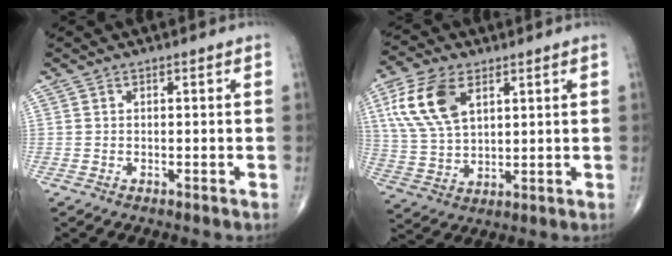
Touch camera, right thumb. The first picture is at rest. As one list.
[{"total": 12.8, "force": [5.1, 7.2, 9.3], "torque": [-0.188, -0.007, 0.105]}]